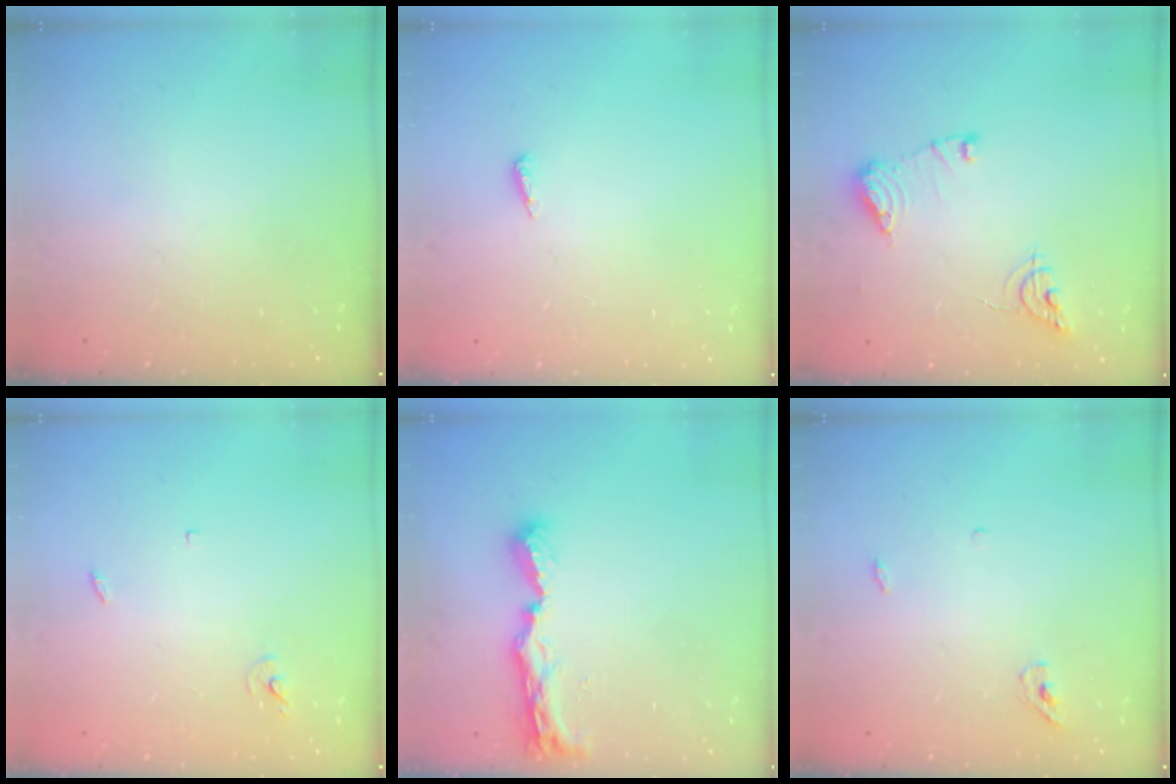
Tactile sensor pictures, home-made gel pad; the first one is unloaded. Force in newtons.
{"total": 4.1, "press": 4.0, "slide": 0.8}
{"total": 10.2, "press": 10.2, "slide": 0.6}
{"total": 2.4, "press": 2.4, "slide": 0.1}
{"total": 8.7, "press": 8.7, "slide": 0.3}
{"total": 3.7, "press": 3.5, "slide": 1.1}